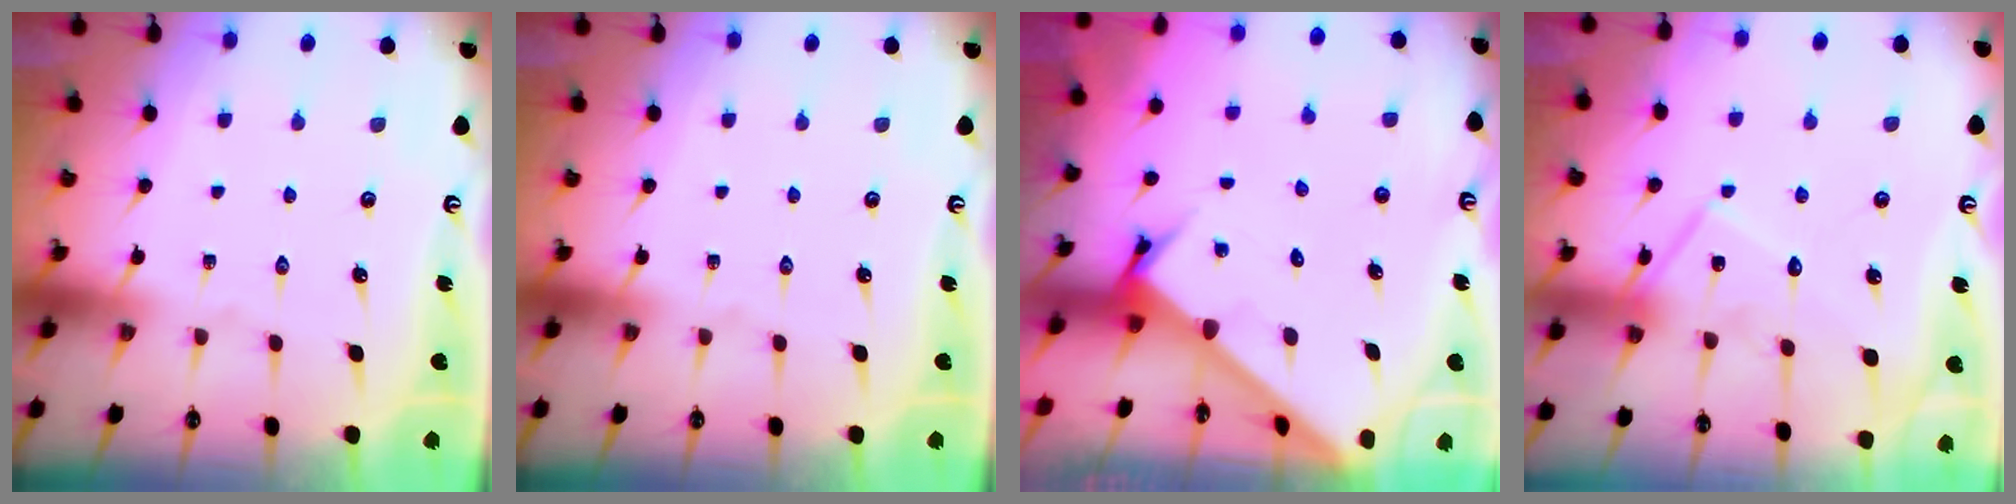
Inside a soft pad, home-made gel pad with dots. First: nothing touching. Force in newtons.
{"total": 0.0}
{"total": 2.9, "press": 2.9, "slide": 0.2}
{"total": 13.9, "press": 13.9, "slide": 1.2}